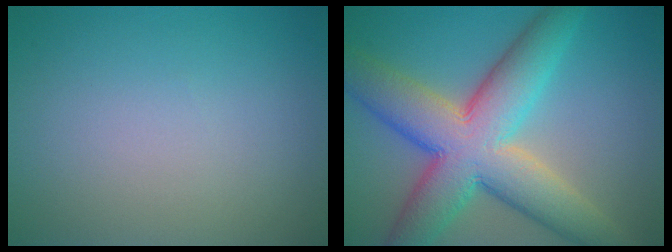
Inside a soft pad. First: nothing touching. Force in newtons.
{"total": 11.3, "press": 11.3, "slide": 0.3}